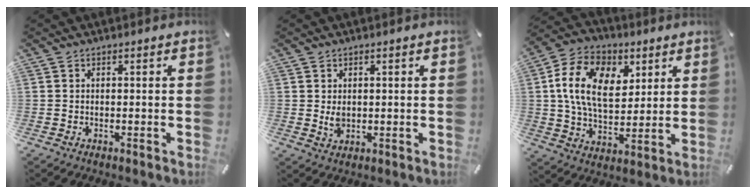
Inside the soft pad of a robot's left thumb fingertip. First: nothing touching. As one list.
[{"total": 2.6, "force": [0.2, 2.1, 1.6], "torque": [-0.031, -0.003, 0.000]}, {"total": 15.9, "force": [4.8, 10.9, 10.5], "torque": [-0.201, 0.004, 0.088]}]